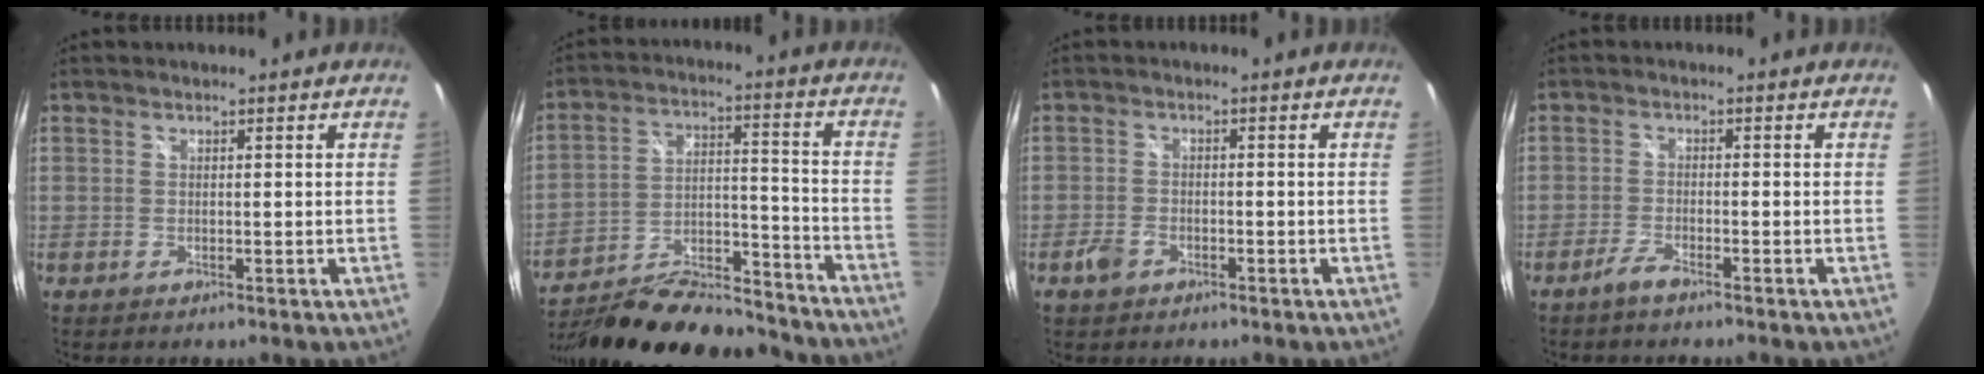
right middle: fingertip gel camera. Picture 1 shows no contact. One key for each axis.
{"total": 25.6, "fx": -21.6, "fy": 6.8, "fz": 12.0, "tx": -0.217, "ty": -0.014, "tz": -0.323}
{"total": 3.4, "fx": -2.1, "fy": 2.2, "fz": 1.6, "tx": -0.043, "ty": 0.000, "tz": -0.038}
{"total": 2.7, "fx": -2.3, "fy": 0.3, "fz": 1.4, "tx": -0.044, "ty": -0.002, "tz": -0.047}